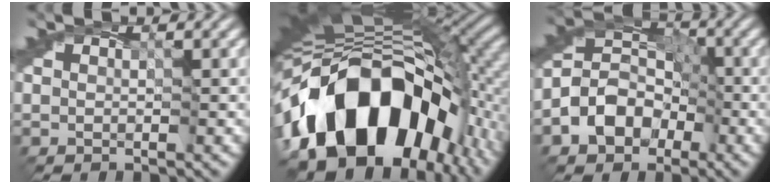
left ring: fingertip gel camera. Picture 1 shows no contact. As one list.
[{"total": 17.8, "force": [-6.4, 10.3, 13.0], "torque": [-0.213, -0.016, -0.105]}, {"total": 5.9, "force": [-2.6, 4.5, 2.8], "torque": [-0.041, 0.011, -0.058]}]